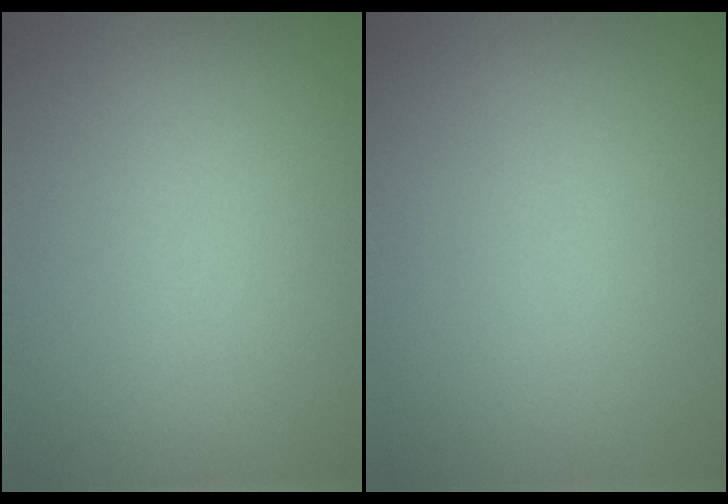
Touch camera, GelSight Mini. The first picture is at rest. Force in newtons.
{"total": 0.0}